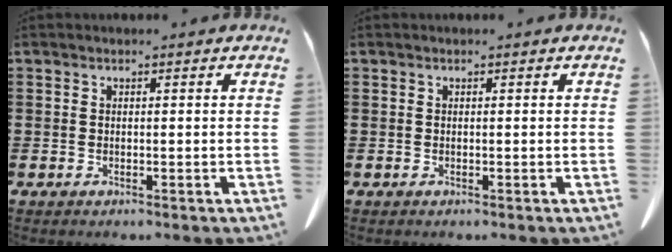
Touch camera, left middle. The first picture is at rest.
{"total": 0.0}